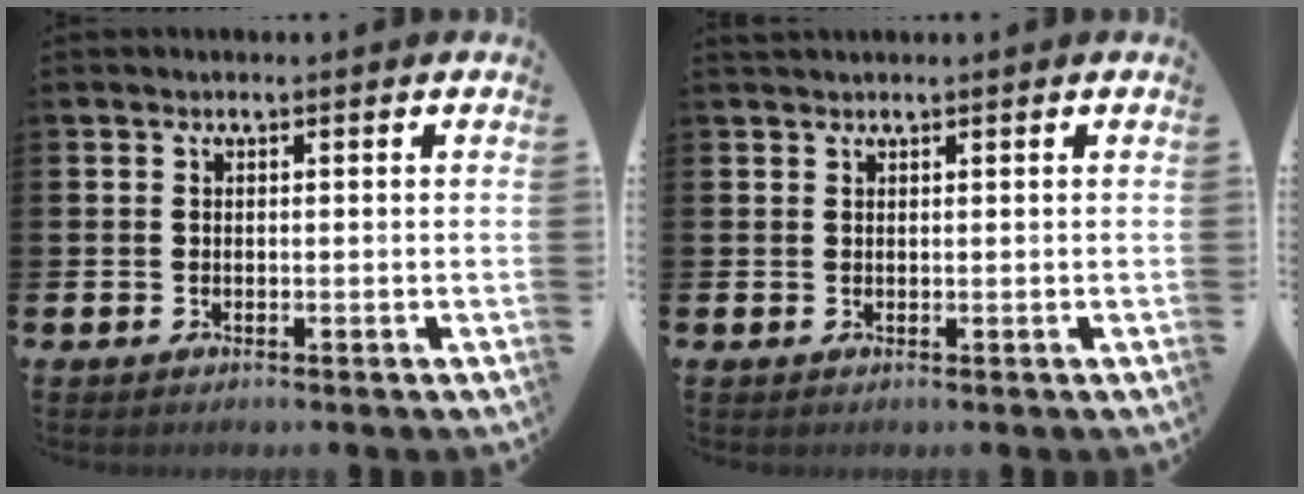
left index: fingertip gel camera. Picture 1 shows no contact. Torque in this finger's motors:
{"motor_torque": [0.10, 0.04, -0.01, 0.00]}